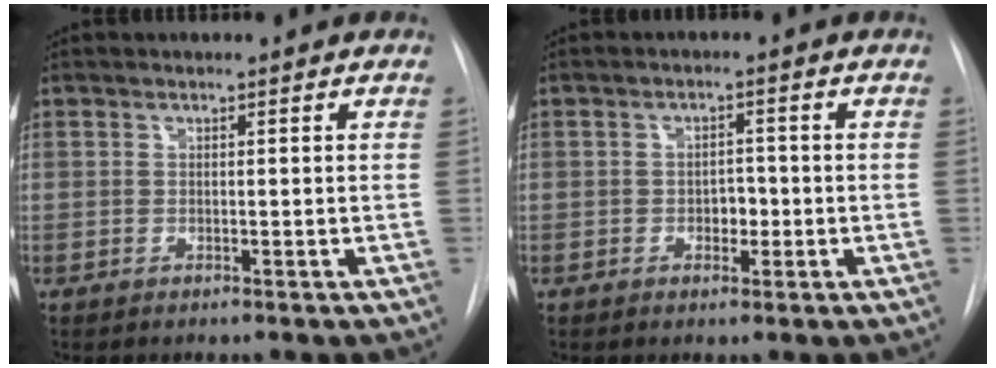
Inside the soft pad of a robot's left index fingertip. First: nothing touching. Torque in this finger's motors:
{"motor_torque": [0.07, 0.03, 0.04, 0.02]}